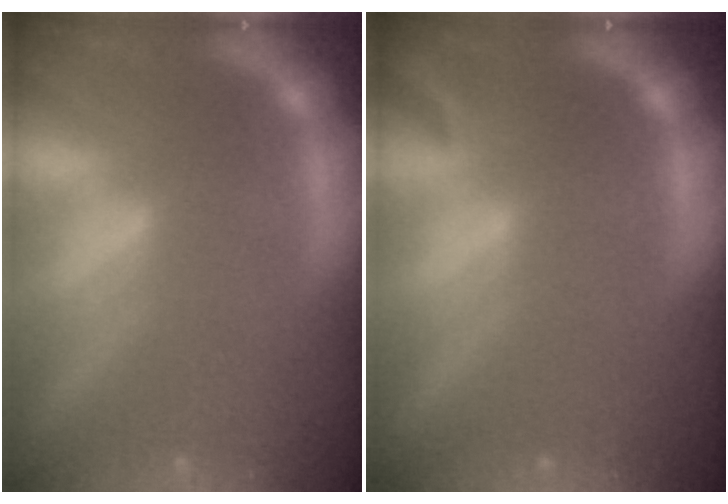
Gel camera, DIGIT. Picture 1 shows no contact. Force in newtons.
{"total": 1.4}